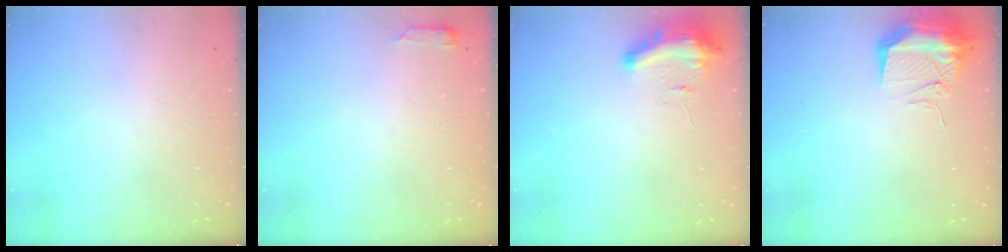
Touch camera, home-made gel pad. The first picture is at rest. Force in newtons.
{"total": 2.9, "press": 2.8, "slide": 0.6}
{"total": 9.4, "press": 9.3, "slide": 1.3}
{"total": 11.4, "press": 11.2, "slide": 1.9}